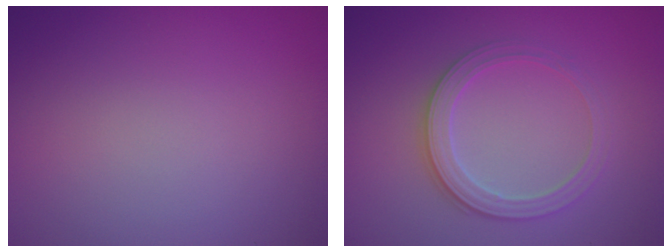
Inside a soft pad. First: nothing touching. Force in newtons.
{"total": 2.8, "press": 2.7, "slide": 0.7}